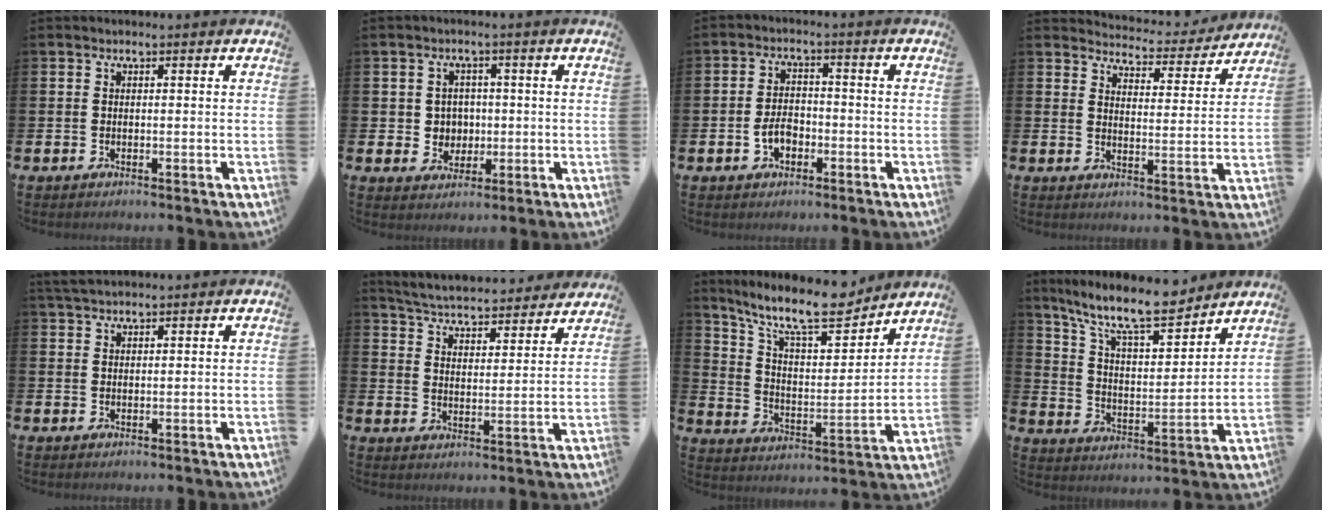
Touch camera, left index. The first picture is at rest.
{"total": 3.4, "force": [0.6, 3.2, 0.7], "torque": [-0.015, 0.005, 0.004]}
{"total": 3.5, "force": [-1.3, 2.3, 2.3], "torque": [-0.038, 0.003, -0.026]}
{"total": 4.6, "force": [4.6, 0.7, 0.3], "torque": [-0.018, -0.040, 0.074]}
{"total": 2.5, "force": [2.4, 0.5, 0.8], "torque": [-0.017, -0.002, 0.044]}
{"total": 5.4, "force": [5.3, 0.8, 0.6], "torque": [-0.040, -0.043, 0.090]}
{"total": 12.9, "force": [11.0, 3.1, 6.1], "torque": [-0.138, -0.064, 0.193]}
{"total": 11.9, "force": [10.4, 2.4, 5.2], "torque": [-0.127, -0.058, 0.183]}